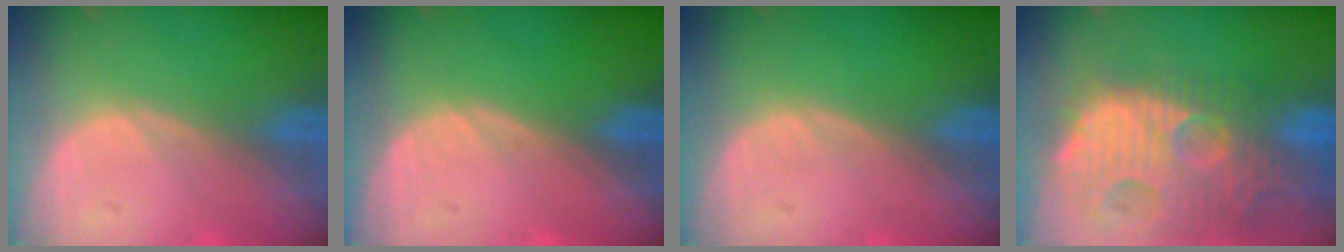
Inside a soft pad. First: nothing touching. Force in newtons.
{"total": 0.0}
{"total": 0.0}
{"total": 14.6, "press": 12.6, "slide": 7.3}